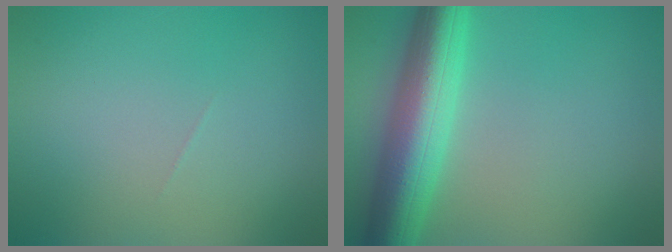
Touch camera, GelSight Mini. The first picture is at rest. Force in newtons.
{"total": 8.2, "press": 8.1, "slide": 0.4}